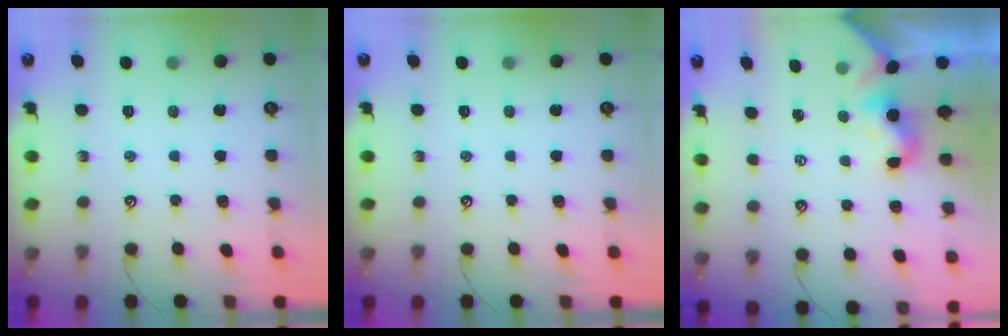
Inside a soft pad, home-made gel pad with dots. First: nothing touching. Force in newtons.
{"total": 0.0}
{"total": 2.0, "press": 2.0, "slide": 0.4}